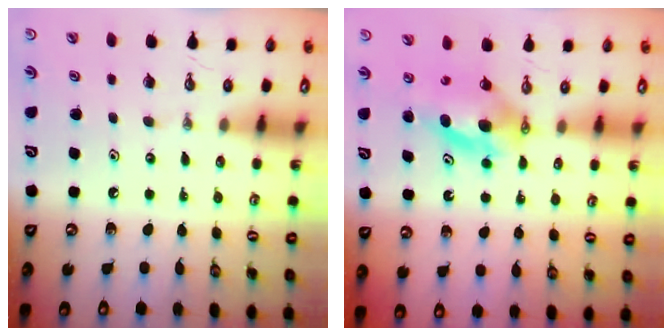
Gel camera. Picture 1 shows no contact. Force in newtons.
{"total": 5.8, "press": 5.7, "slide": 0.8}